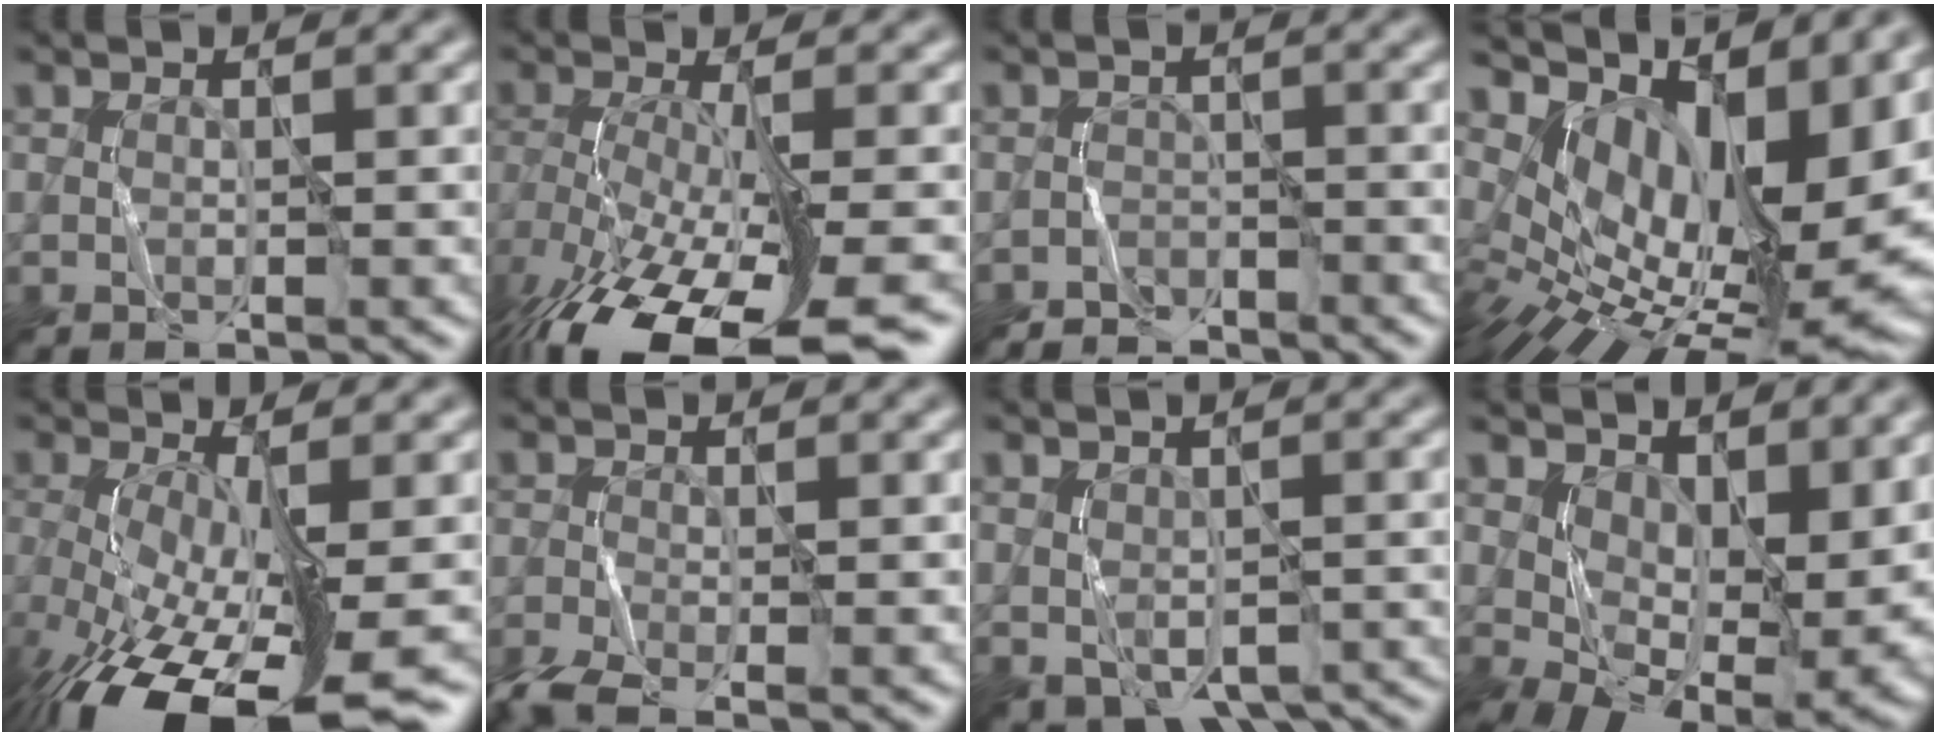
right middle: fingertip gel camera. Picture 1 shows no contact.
{"total": 12.9, "force": [-8.2, 3.5, 9.3], "torque": [-0.195, -0.027, -0.128]}
{"total": 2.3, "force": [-2.1, 0.2, -0.9], "torque": [0.020, 0.007, -0.034]}
{"total": 15.1, "force": [2.5, 7.8, 12.7], "torque": [-0.193, 0.003, 0.058]}
{"total": 12.1, "force": [-5.6, 3.5, 10.2], "torque": [-0.194, -0.035, -0.084]}
{"total": 3.8, "force": [-2.4, 1.1, 2.7], "torque": [-0.066, -0.014, -0.045]}
{"total": 4.7, "force": [-1.7, 3.0, 3.2], "torque": [-0.055, -0.023, -0.010]}
{"total": 10.3, "force": [1.6, 5.7, 8.5], "torque": [-0.124, -0.018, 0.051]}